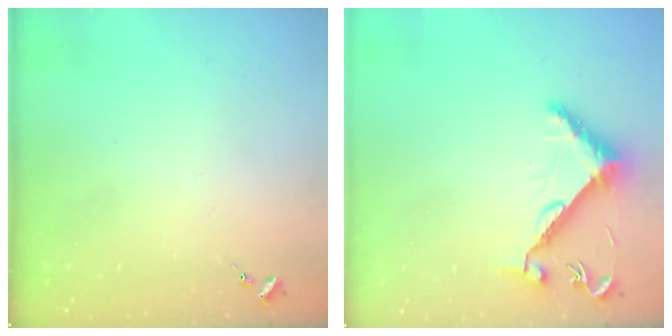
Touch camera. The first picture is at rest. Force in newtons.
{"total": 8.6, "press": 8.6, "slide": 0.7}